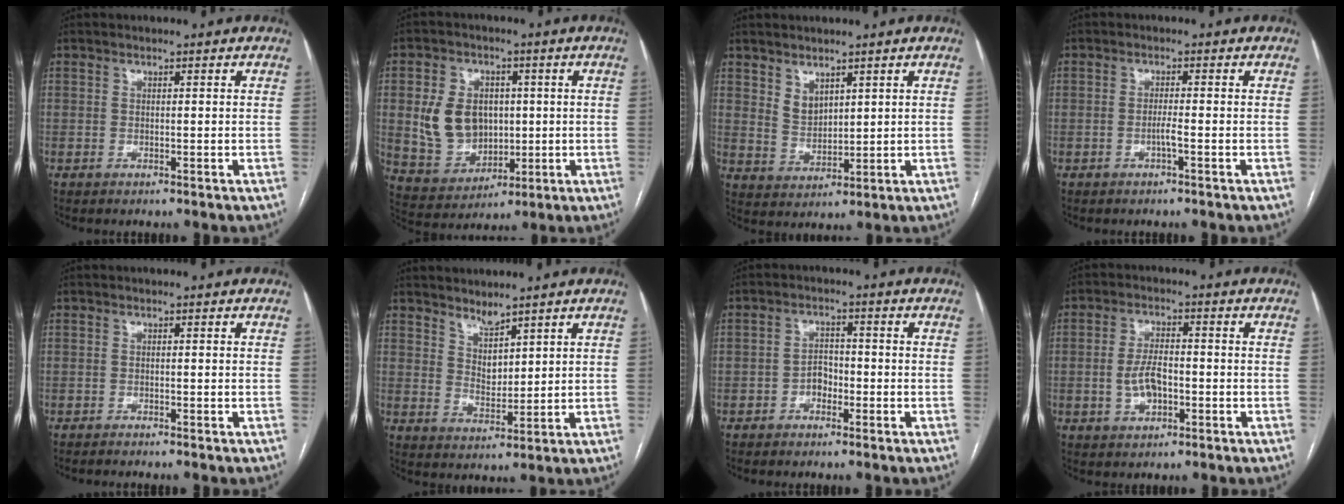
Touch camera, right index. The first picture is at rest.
{"total": 10.5, "force": [1.1, 8.2, 6.5], "torque": [-0.145, 0.017, 0.040]}
{"total": 3.9, "force": [2.7, 2.2, 1.8], "torque": [-0.038, -0.006, 0.066]}
{"total": 1.5, "force": [-0.7, -0.2, 1.3], "torque": [-0.026, 0.000, -0.015]}
{"total": 1.2, "force": [-1.1, -0.3, 0.4], "torque": [-0.010, -0.003, -0.015]}
{"total": 4.0, "force": [3.4, 1.5, 1.5], "torque": [-0.027, -0.011, 0.070]}
{"total": 2.9, "force": [-1.4, 2.0, 1.7], "torque": [-0.025, 0.007, -0.027]}
{"total": 5.2, "force": [-1.2, 2.7, 4.4], "torque": [-0.088, 0.006, -0.020]}